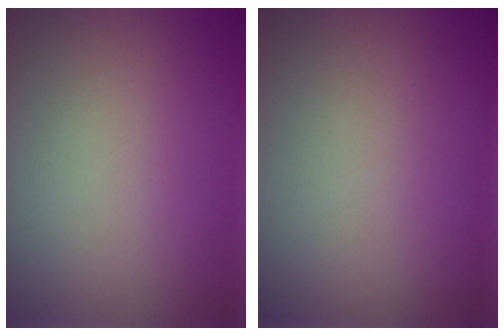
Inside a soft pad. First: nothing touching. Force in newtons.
{"total": 0.0}